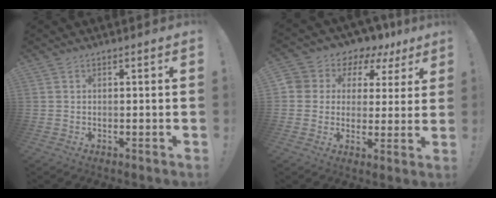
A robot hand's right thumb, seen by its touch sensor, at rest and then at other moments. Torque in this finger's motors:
{"motor_torque": [-0.22, 0.13, 0.24, 0.04, 0.14]}